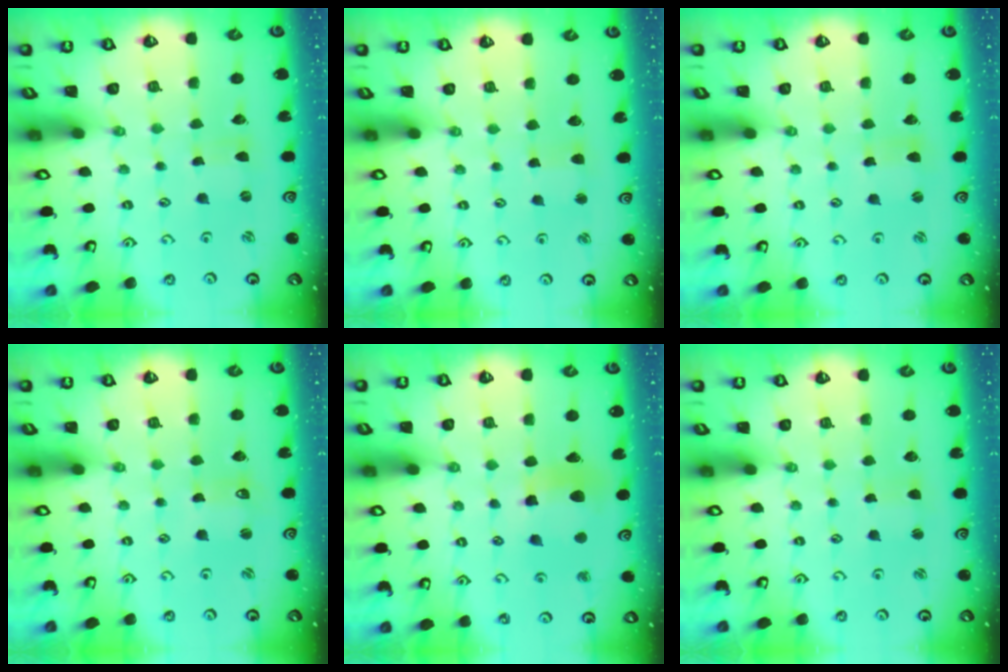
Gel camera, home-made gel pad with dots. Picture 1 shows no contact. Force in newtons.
{"total": 2.6, "press": 2.6, "slide": 0.4}
{"total": 1.5, "press": 1.4, "slide": 0.3}
{"total": 1.9, "press": 1.9, "slide": 0.3}
{"total": 8.9, "press": 8.9, "slide": 1.1}
{"total": 1.9, "press": 1.9, "slide": 0.4}